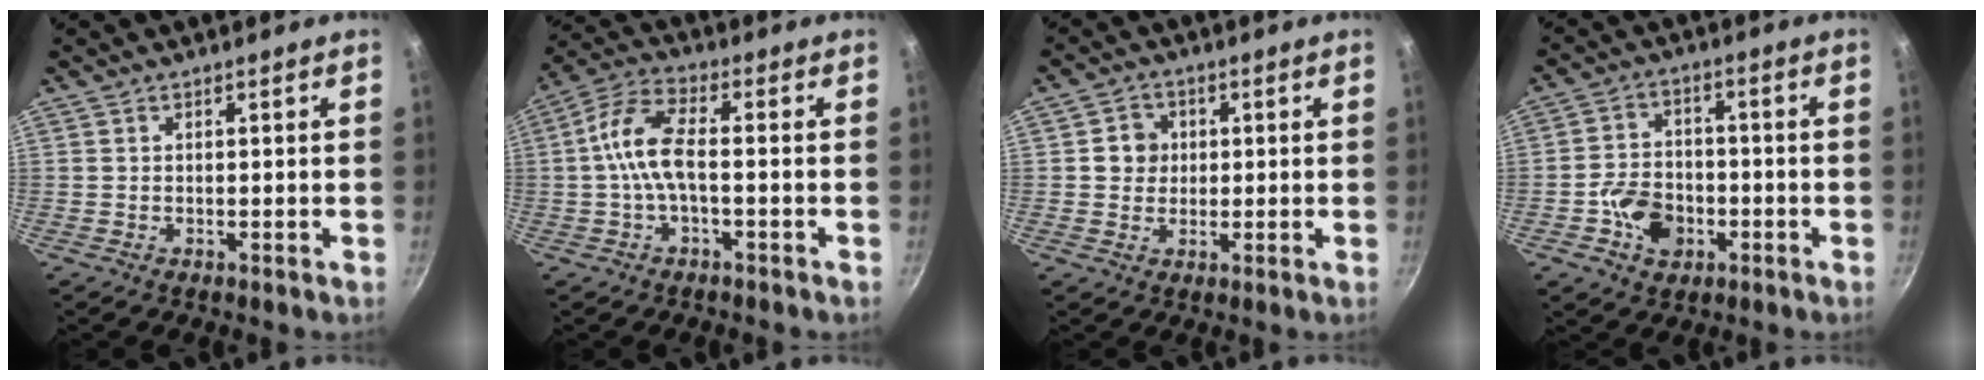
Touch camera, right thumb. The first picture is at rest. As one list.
[{"total": 8.6, "force": [-1.3, 3.6, 7.7], "torque": [-0.168, 0.032, -0.038]}, {"total": 4.7, "force": [0.6, 4.4, 1.6], "torque": [0.006, 0.004, 0.003]}, {"total": 8.7, "force": [-3.1, 6.6, 4.8], "torque": [-0.065, 0.027, -0.057]}]